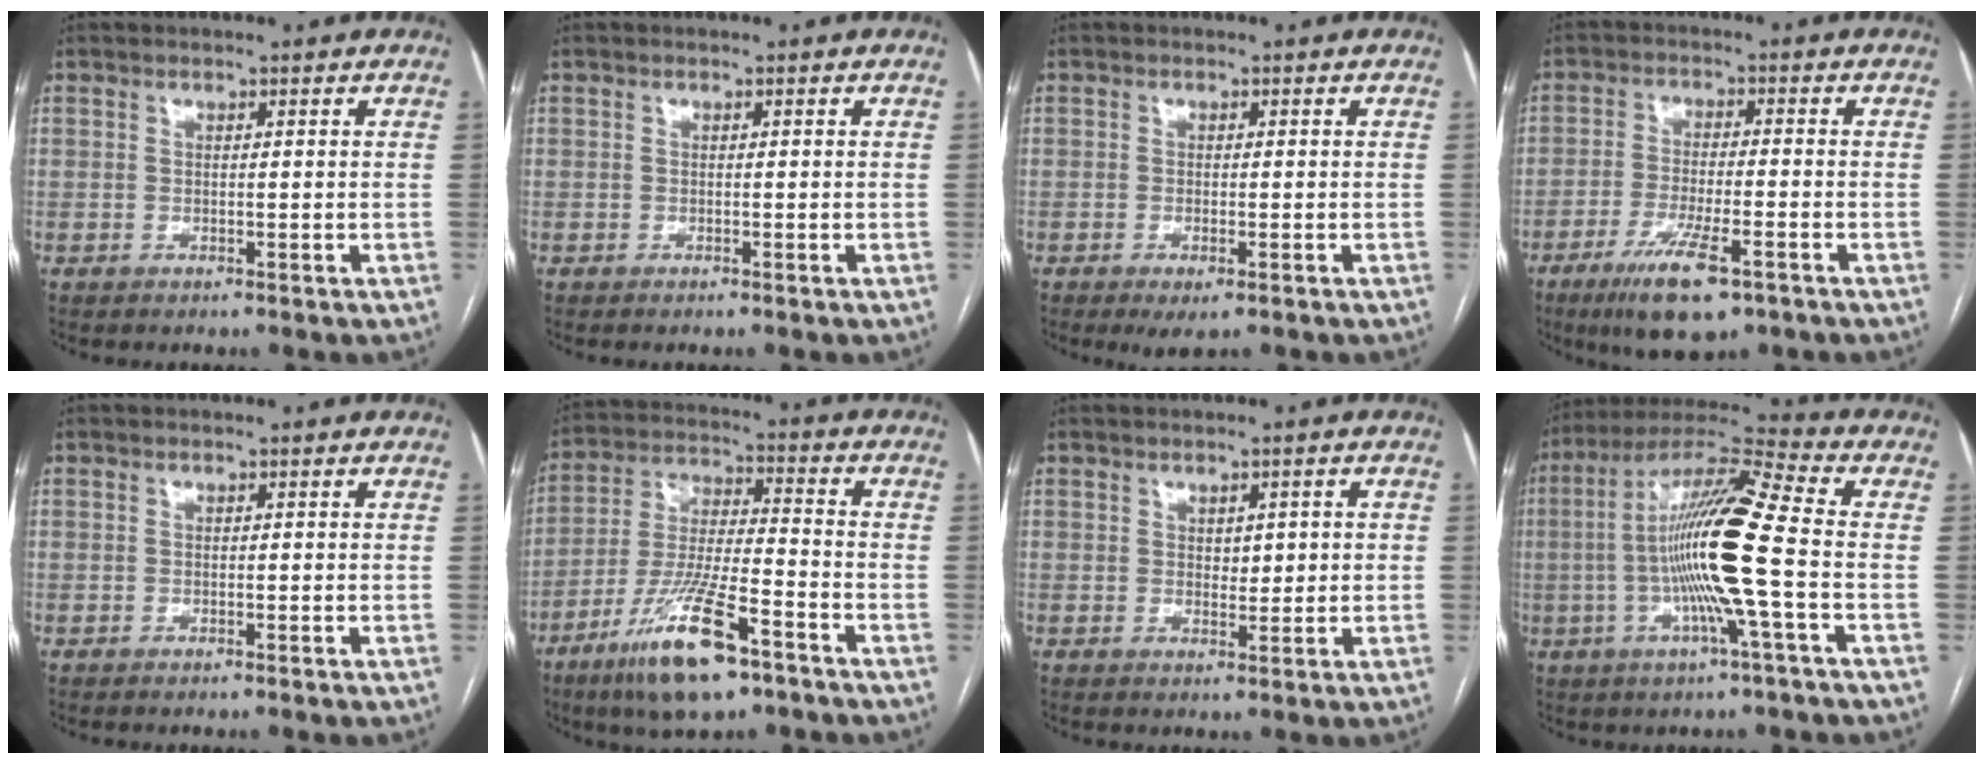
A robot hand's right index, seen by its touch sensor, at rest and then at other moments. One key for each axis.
{"total": 0.0}
{"total": 2.9, "fx": -1.7, "fy": 0.8, "fz": 2.3, "tx": -0.035, "ty": -0.006, "tz": -0.020}
{"total": 9.6, "fx": -5.7, "fy": 1.8, "fz": 7.5, "tx": -0.142, "ty": -0.021, "tz": -0.093}
{"total": 0.0}
{"total": 14.7, "fx": -8.9, "fy": 2.6, "fz": 11.4, "tx": -0.228, "ty": -0.024, "tz": -0.158}
{"total": 2.6, "fx": 0.5, "fy": 1.4, "fz": 2.1, "tx": -0.029, "ty": 0.002, "tz": 0.012}
{"total": 16.5, "fx": -2.0, "fy": -0.4, "fz": 16.4, "tx": -0.307, "ty": 0.004, "tz": -0.052}